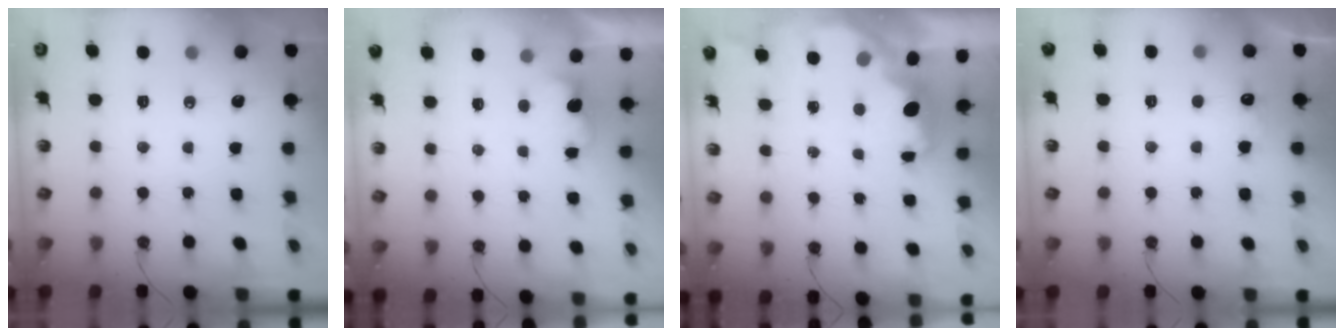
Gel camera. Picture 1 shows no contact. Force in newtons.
{"total": 2.1, "press": 2.0, "slide": 0.9}
{"total": 2.1, "press": 2.0, "slide": 0.8}
{"total": 6.0, "press": 5.8, "slide": 1.4}